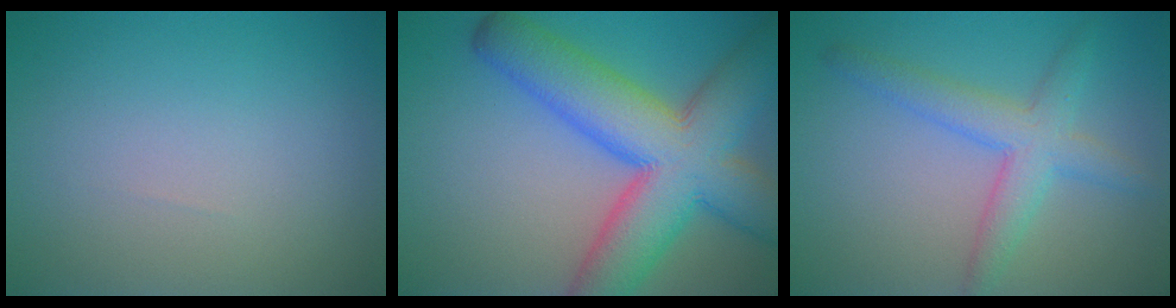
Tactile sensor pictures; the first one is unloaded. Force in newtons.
{"total": 11.7, "press": 11.7, "slide": 0.5}
{"total": 4.0, "press": 4.0, "slide": 0.1}